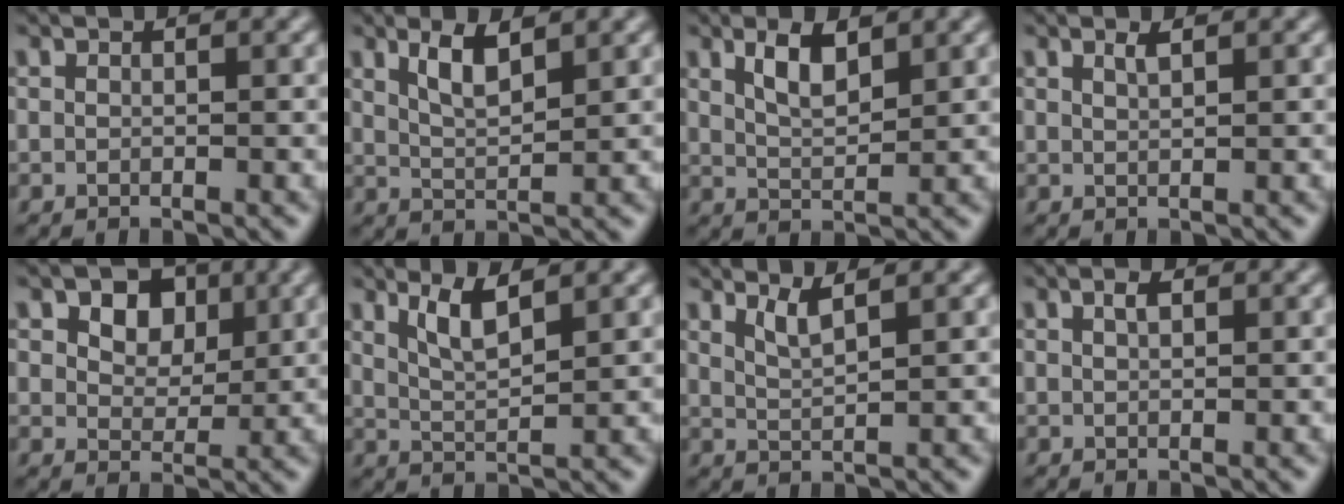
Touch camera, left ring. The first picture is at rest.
{"total": 3.0, "force": [1.8, 0.8, 2.2], "torque": [-0.044, -0.004, 0.036]}
{"total": 3.2, "force": [1.8, 1.1, 2.4], "torque": [-0.048, -0.001, 0.035]}
{"total": 1.1, "force": [0.7, 0.2, 0.7], "torque": [-0.011, 0.000, 0.012]}
{"total": 5.1, "force": [2.2, 3.4, 3.0], "torque": [-0.054, -0.002, 0.024]}
{"total": 3.1, "force": [2.0, 0.6, 2.3], "torque": [-0.044, -0.005, 0.041]}
{"total": 2.1, "force": [1.4, 0.4, 1.5], "torque": [-0.025, -0.003, 0.029]}
{"total": 1.1, "force": [0.5, 0.4, 0.8], "torque": [-0.017, 0.002, 0.010]}